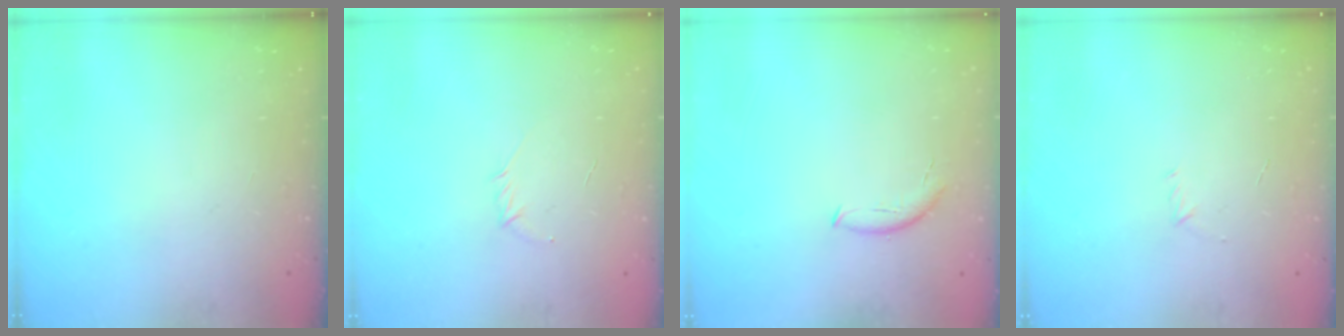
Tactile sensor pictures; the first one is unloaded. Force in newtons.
{"total": 2.8, "press": 2.7, "slide": 0.7}
{"total": 6.6, "press": 6.6, "slide": 0.6}
{"total": 2.7, "press": 2.6, "slide": 0.7}